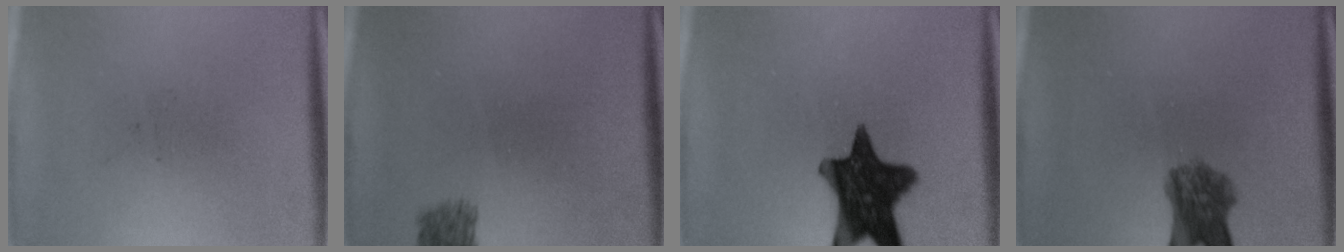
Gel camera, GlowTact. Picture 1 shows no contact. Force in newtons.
{"total": 2.5}
{"total": 14.1}
{"total": 5.9}